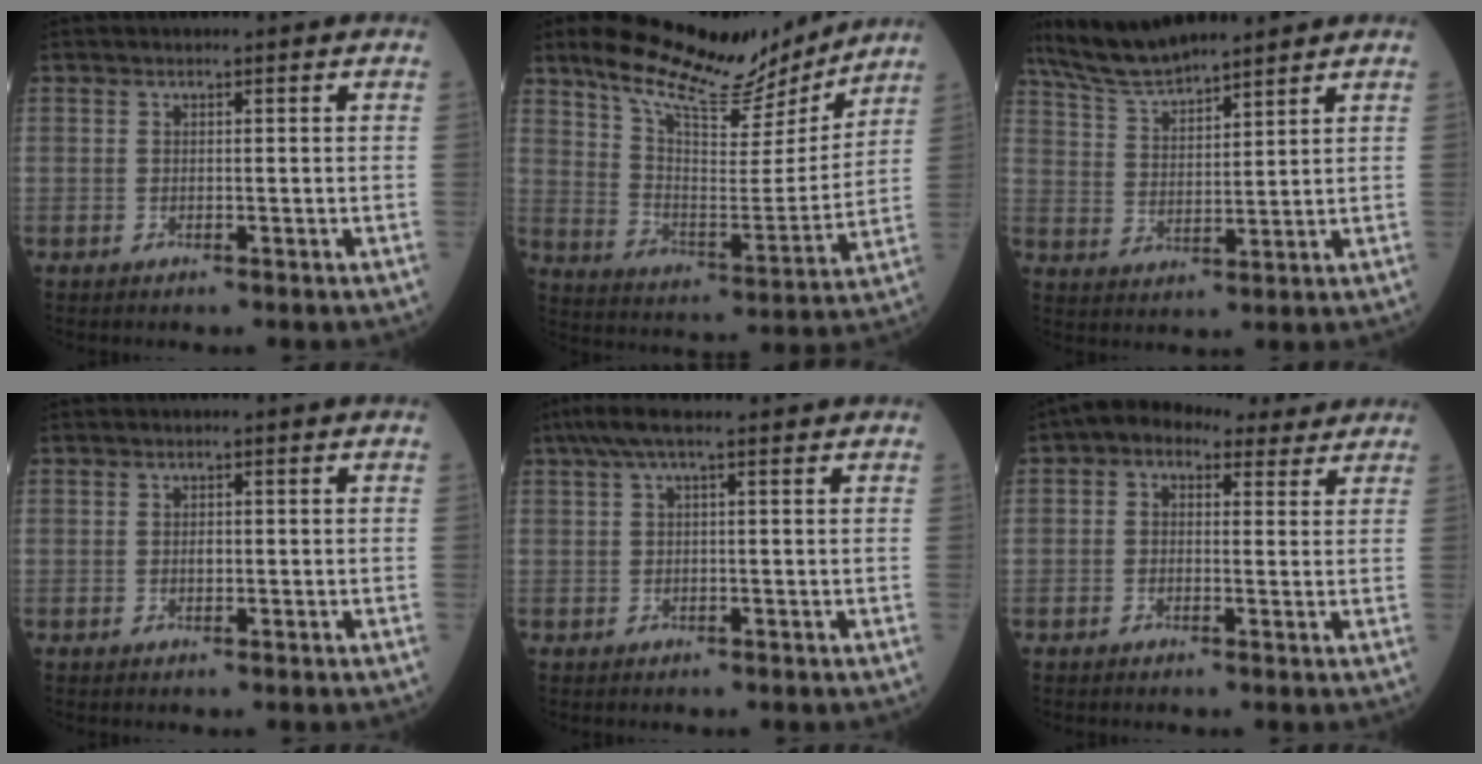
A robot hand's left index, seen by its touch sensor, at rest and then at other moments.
{"total": 17.8, "force": [15.4, 4.0, 8.1], "torque": [-0.141, -0.015, 0.245]}
{"total": 9.7, "force": [8.8, 1.2, 3.7], "torque": [-0.082, 0.016, 0.171]}
{"total": 0.9, "force": [-0.2, 0.5, 0.7], "torque": [-0.012, -0.003, -0.004]}
{"total": 6.5, "force": [4.8, 0.8, 4.2], "torque": [-0.076, 0.049, 0.078]}
{"total": 6.8, "force": [4.3, 4.1, 3.3], "torque": [-0.050, 0.038, 0.059]}